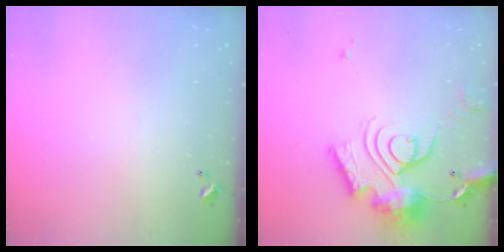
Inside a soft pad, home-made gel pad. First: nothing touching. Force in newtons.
{"total": 21.9, "press": 21.7, "slide": 2.3}